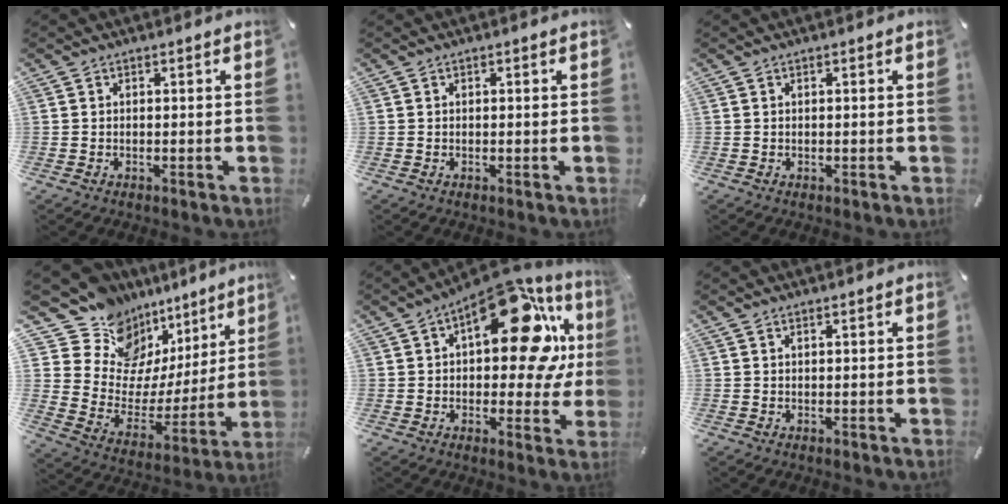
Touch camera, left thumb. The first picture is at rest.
{"total": 0.0}
{"total": 0.0}
{"total": 14.3, "force": [11.2, 8.6, 2.5], "torque": [-0.053, -0.123, 0.198]}
{"total": 22.7, "force": [8.0, 11.3, 18.0], "torque": [-0.221, -0.054, 0.126]}
{"total": 0.6, "force": [0.3, 0.0, 0.5], "torque": [-0.009, 0.000, 0.006]}